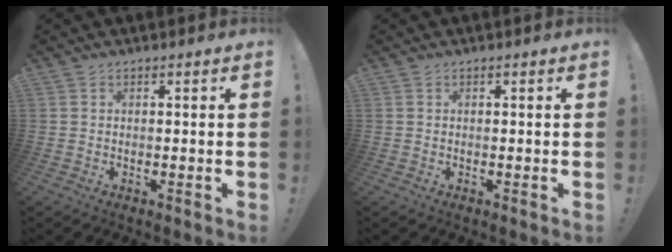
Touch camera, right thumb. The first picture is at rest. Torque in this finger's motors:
{"motor_torque": [-0.19, 0.04, 0.06, -0.02, 0.04]}